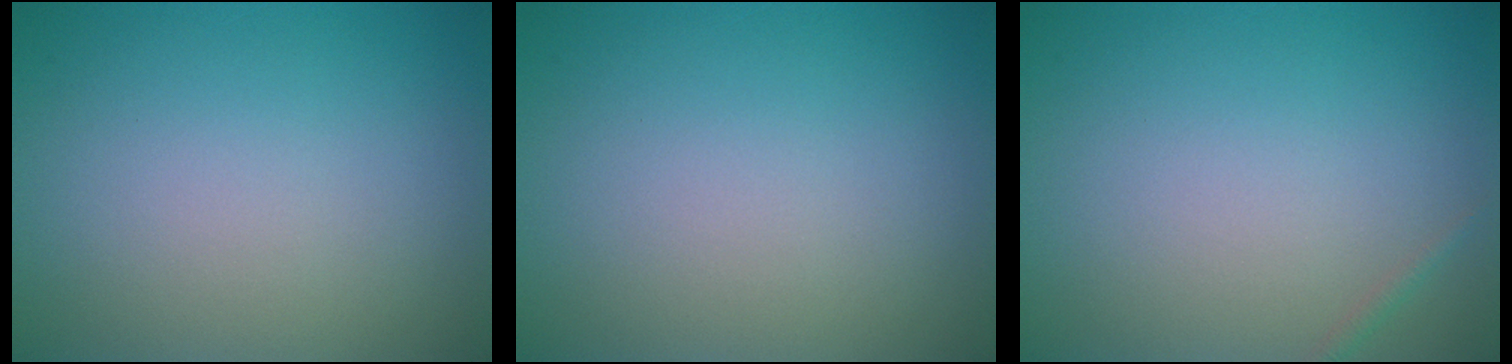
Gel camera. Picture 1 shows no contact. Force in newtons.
{"total": 0.0}
{"total": 0.5, "press": 0.5, "slide": 0.0}